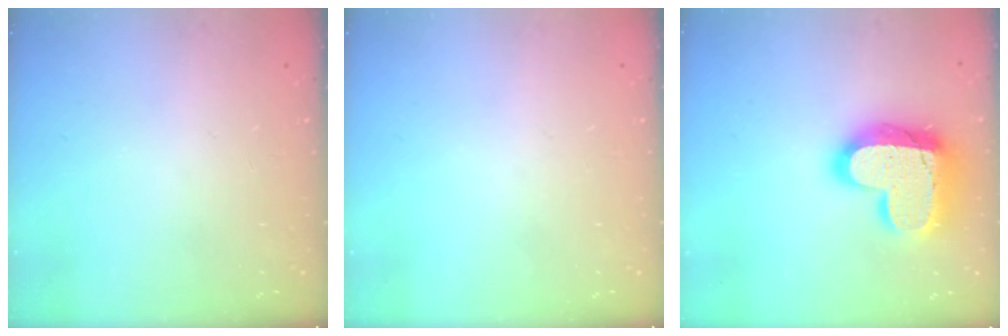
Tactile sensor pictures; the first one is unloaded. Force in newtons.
{"total": 0.0}
{"total": 21.1, "press": 21.0, "slide": 1.5}